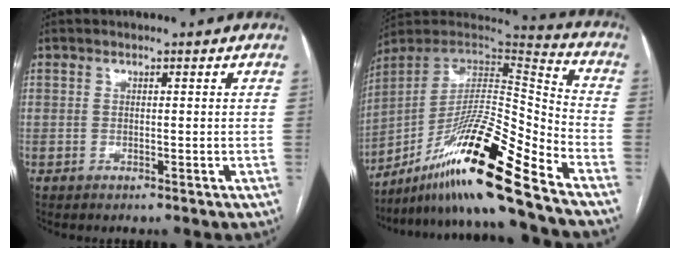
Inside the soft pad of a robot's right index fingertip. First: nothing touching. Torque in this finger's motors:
{"motor_torque": [0.30, -0.11, 0.34, 0.08]}